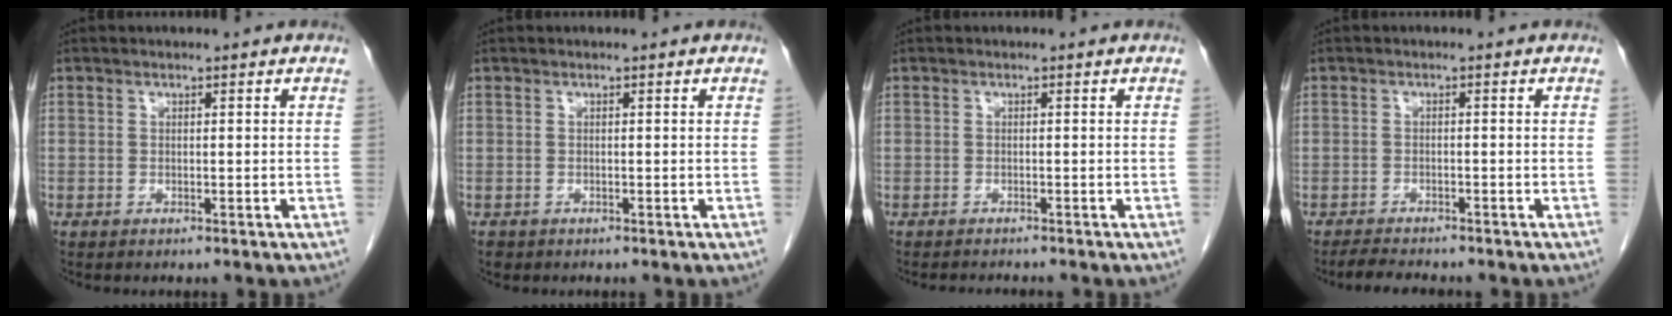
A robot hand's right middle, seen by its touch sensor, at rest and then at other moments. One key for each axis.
{"total": 0.9, "fx": -0.6, "fy": 0.6, "fz": 0.2, "tx": -0.011, "ty": 0.001, "tz": -0.009}
{"total": 2.4, "fx": -2.3, "fy": 0.0, "fz": 0.5, "tx": -0.006, "ty": -0.006, "tz": -0.031}
{"total": 3.6, "fx": -3.3, "fy": 0.7, "fz": 1.2, "tx": -0.024, "ty": -0.010, "tz": -0.054}